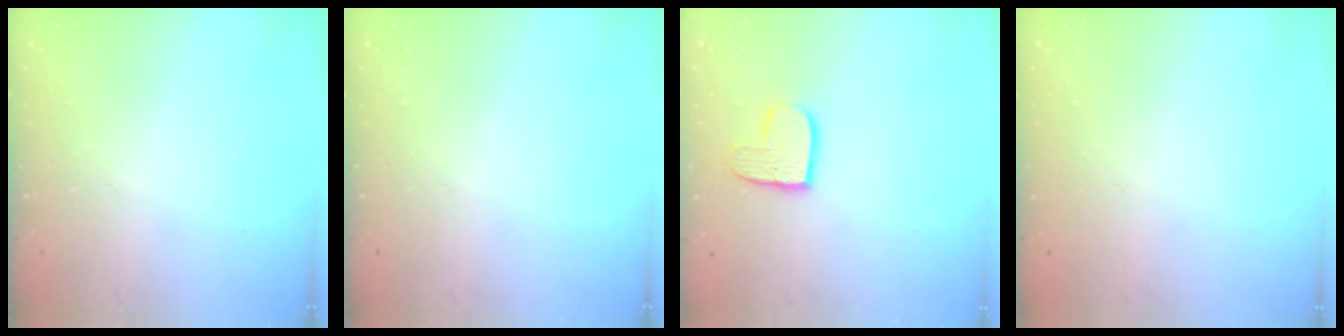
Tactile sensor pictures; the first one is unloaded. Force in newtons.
{"total": 0.0}
{"total": 10.3, "press": 10.2, "slide": 0.9}
{"total": 0.0}